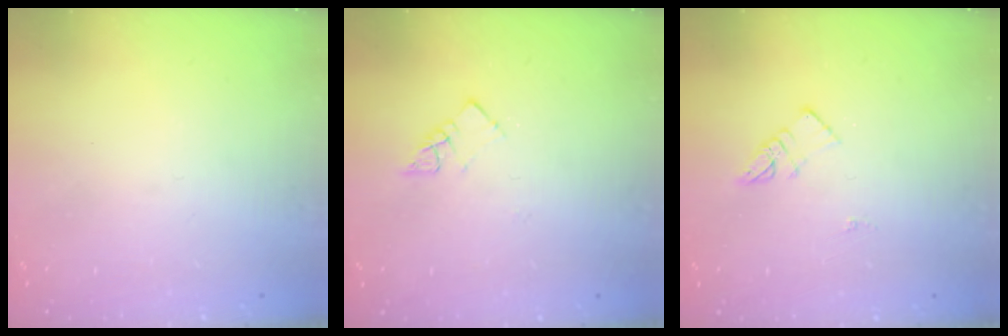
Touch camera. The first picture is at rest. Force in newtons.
{"total": 4.5, "press": 4.5, "slide": 0.4}
{"total": 3.3, "press": 3.3, "slide": 0.3}